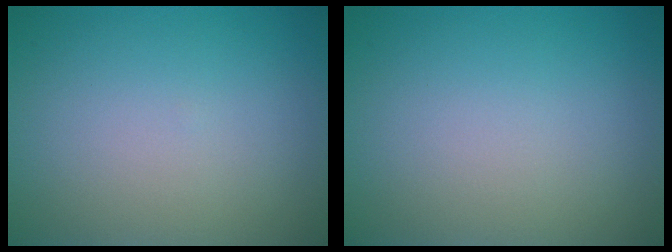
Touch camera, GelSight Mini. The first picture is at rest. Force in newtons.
{"total": 0.0}